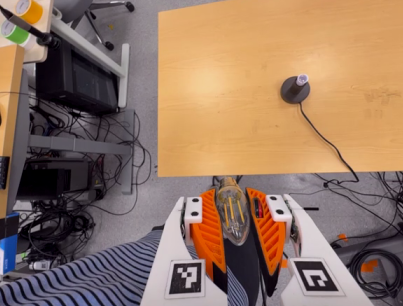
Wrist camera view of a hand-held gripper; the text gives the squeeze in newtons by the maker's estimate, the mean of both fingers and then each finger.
{"total": 21.8, "left": 24.5, "right": 19.1}